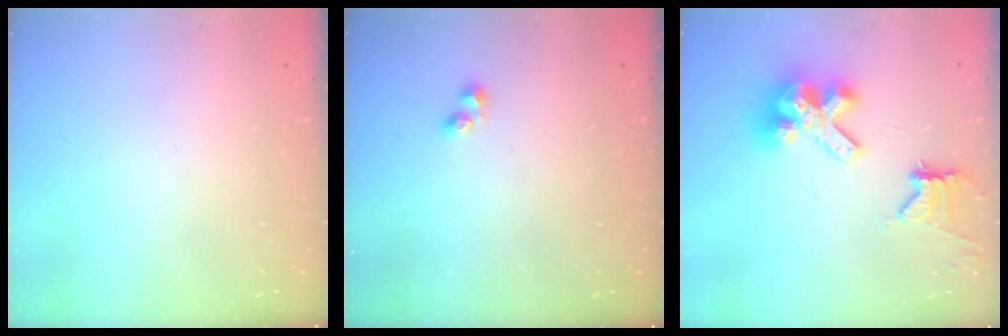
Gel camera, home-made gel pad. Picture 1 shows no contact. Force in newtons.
{"total": 1.4, "press": 1.2, "slide": 0.7}
{"total": 13.0, "press": 12.9, "slide": 1.6}